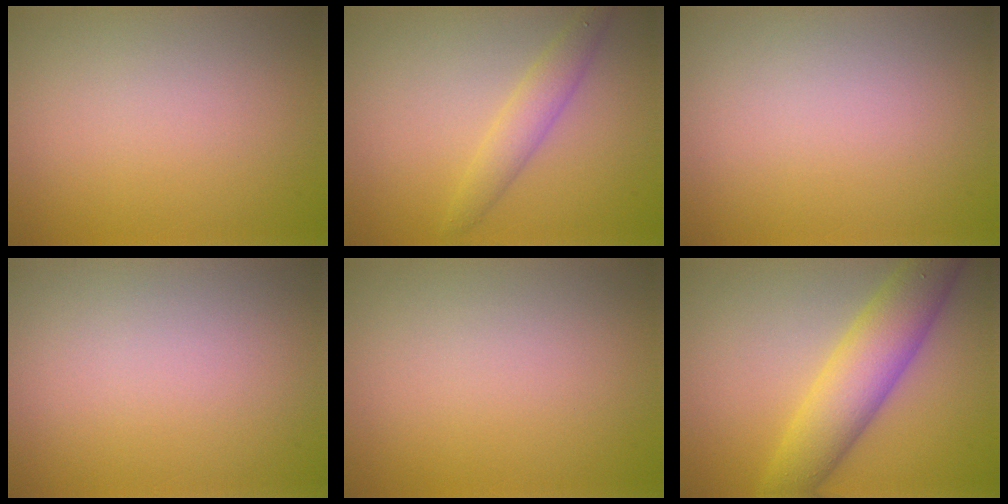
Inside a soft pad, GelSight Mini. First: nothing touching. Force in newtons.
{"total": 2.4, "press": 2.4, "slide": 0.1}
{"total": 0.0}
{"total": 0.0}
{"total": 0.0}
{"total": 6.6, "press": 6.6, "slide": 0.2}